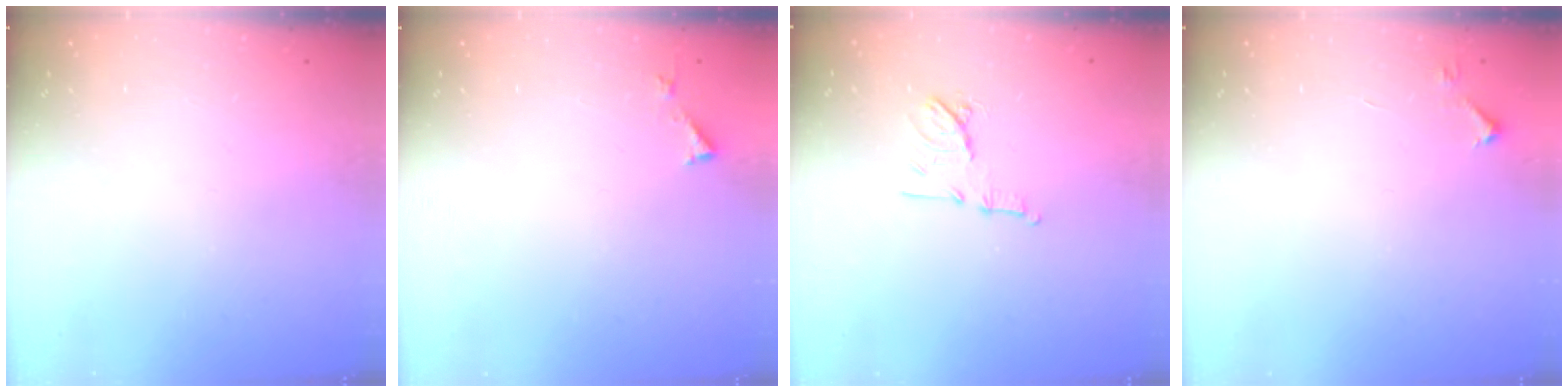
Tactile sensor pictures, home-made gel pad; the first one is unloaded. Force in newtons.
{"total": 3.0, "press": 3.0, "slide": 0.2}
{"total": 9.5, "press": 9.5, "slide": 0.8}
{"total": 3.8, "press": 3.7, "slide": 0.6}